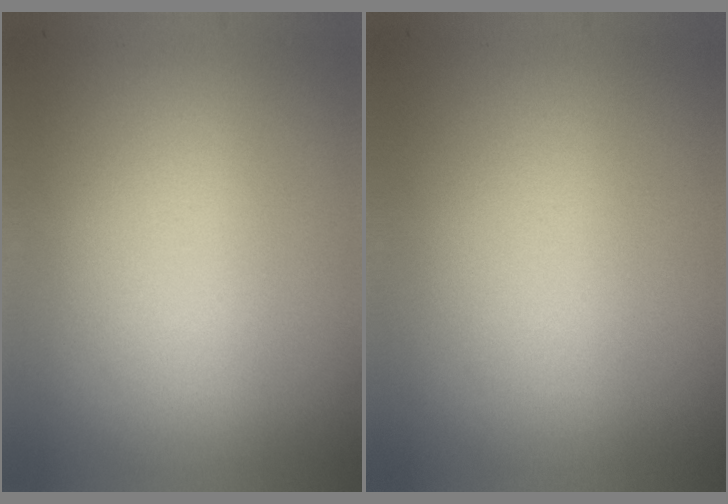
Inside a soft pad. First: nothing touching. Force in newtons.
{"total": 0.0}